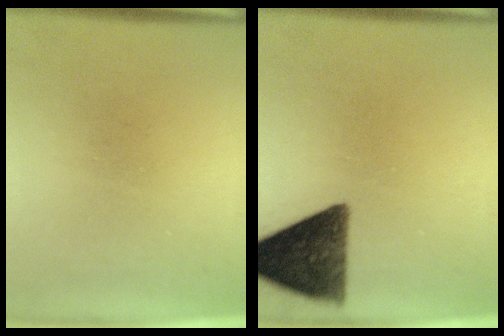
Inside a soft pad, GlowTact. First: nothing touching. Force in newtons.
{"total": 12.3}